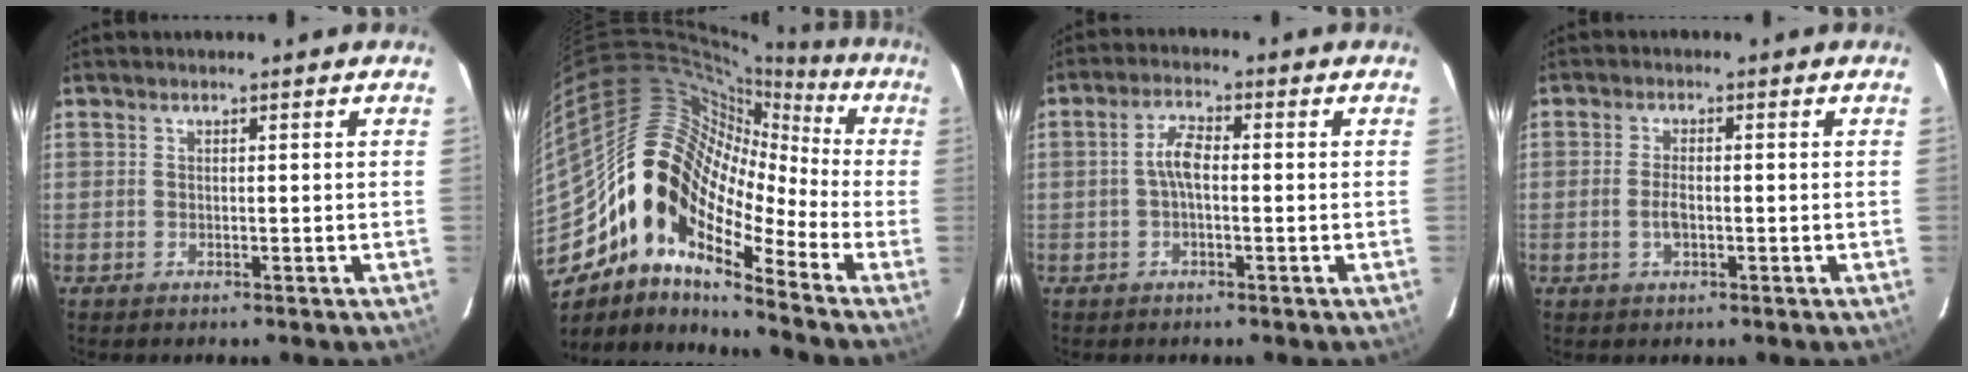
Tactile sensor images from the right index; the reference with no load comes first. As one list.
[{"total": 16.2, "force": [-7.8, 9.0, 11.0], "torque": [-0.173, 0.010, -0.172]}, {"total": 3.9, "force": [-0.4, 1.5, 3.6], "torque": [-0.075, 0.013, -0.008]}, {"total": 2.9, "force": [-0.7, 1.3, 2.4], "torque": [-0.049, 0.002, -0.012]}]